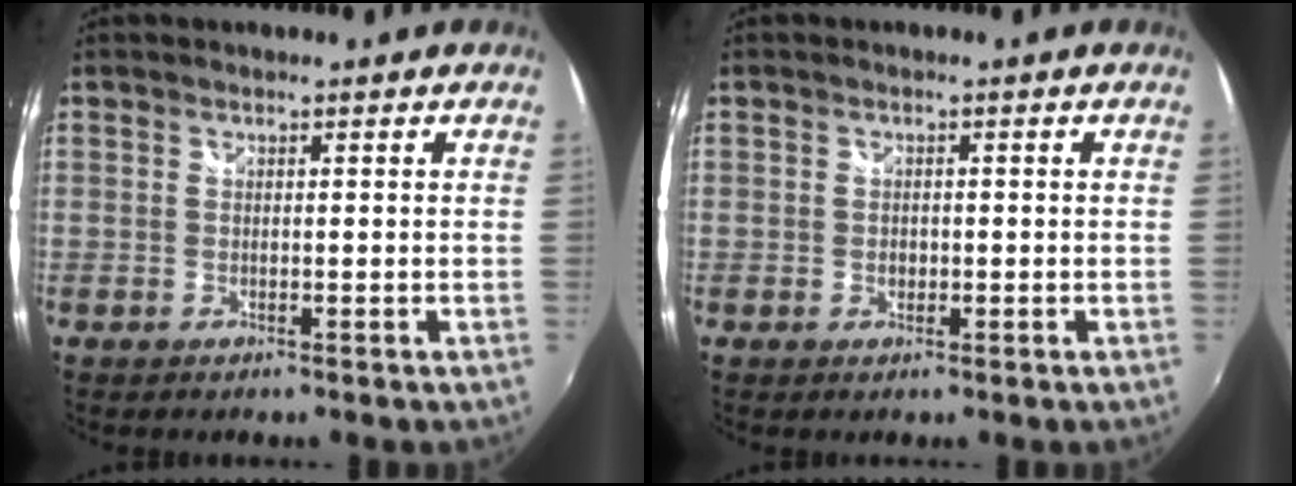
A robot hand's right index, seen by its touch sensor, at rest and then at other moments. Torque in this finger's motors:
{"motor_torque": [0.00, 0.00, 0.00, 0.00]}